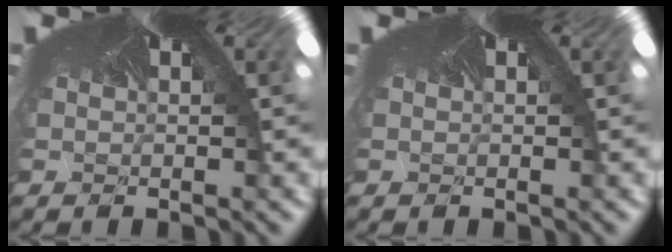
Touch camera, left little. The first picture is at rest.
{"total": 0.0}